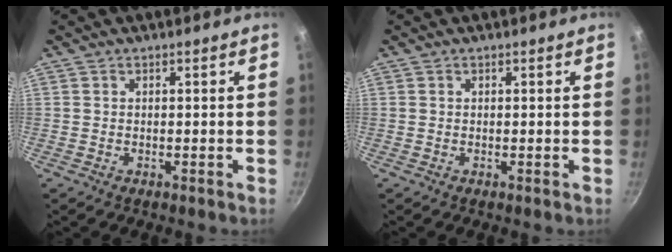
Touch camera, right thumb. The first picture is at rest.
{"total": 0.0}